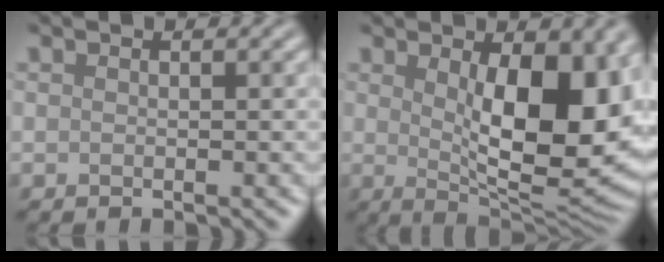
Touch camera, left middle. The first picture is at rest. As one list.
[{"total": 12.3, "force": [1.8, 5.2, 11.0], "torque": [-0.136, -0.006, 0.029]}]